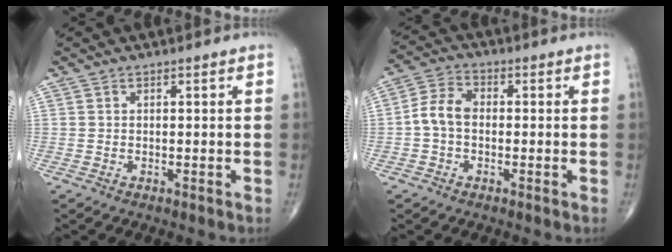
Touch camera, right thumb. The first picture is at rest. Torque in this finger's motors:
{"motor_torque": [-0.03, 0.09, 0.05, -0.04, 0.01]}